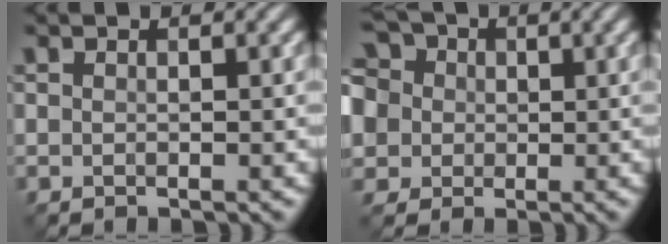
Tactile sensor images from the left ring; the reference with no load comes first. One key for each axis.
{"total": 10.0, "fx": 2.1, "fy": 8.4, "fz": 4.9, "tx": -0.106, "ty": 0.028, "tz": -0.007}